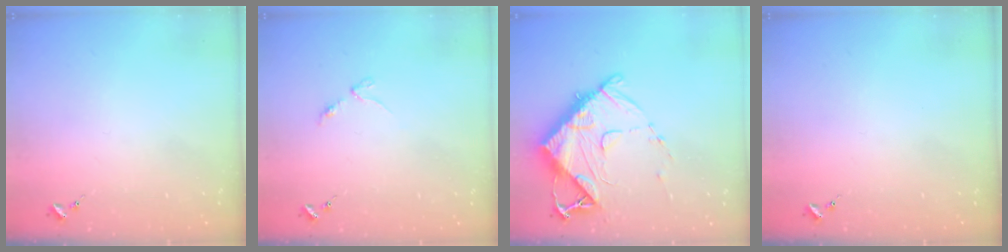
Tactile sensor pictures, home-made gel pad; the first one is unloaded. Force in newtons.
{"total": 2.9, "press": 2.8, "slide": 0.4}
{"total": 13.6, "press": 13.6, "slide": 0.8}
{"total": 0.0}